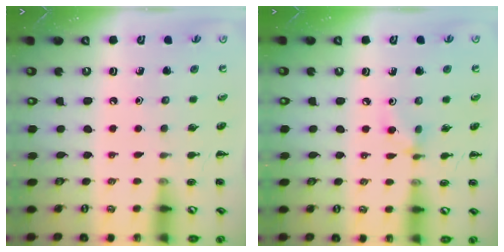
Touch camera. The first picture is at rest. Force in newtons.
{"total": 4.4, "press": 4.3, "slide": 0.7}